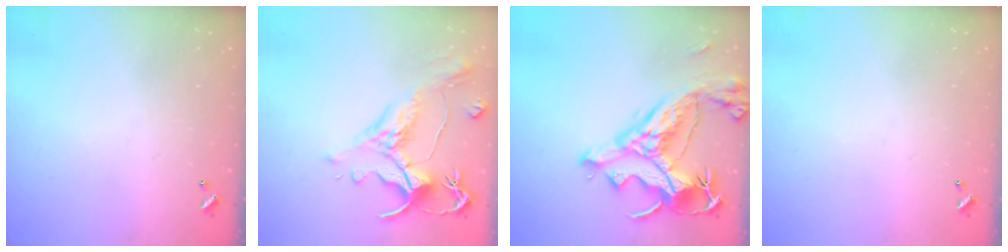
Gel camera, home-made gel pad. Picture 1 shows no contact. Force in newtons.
{"total": 1.6, "press": 0.4, "slide": 1.5}
{"total": 14.9, "press": 14.7, "slide": 2.3}
{"total": 0.0}